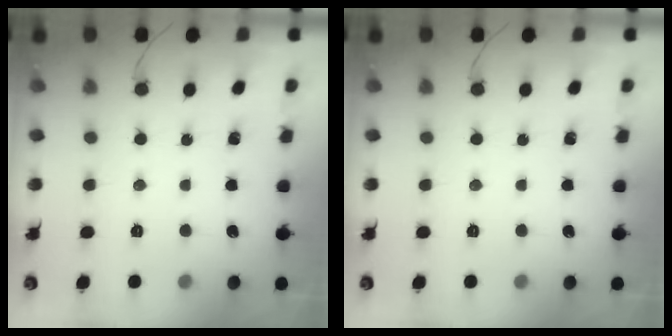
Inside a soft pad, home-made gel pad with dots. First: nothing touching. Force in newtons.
{"total": 0.0}